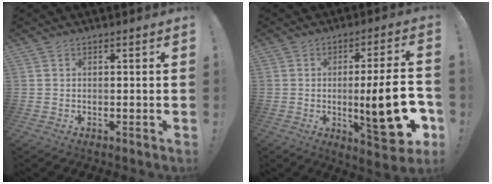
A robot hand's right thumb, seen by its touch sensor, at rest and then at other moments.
{"total": 18.6, "force": [-3.2, 3.9, 17.9], "torque": [-0.250, -0.001, -0.043]}